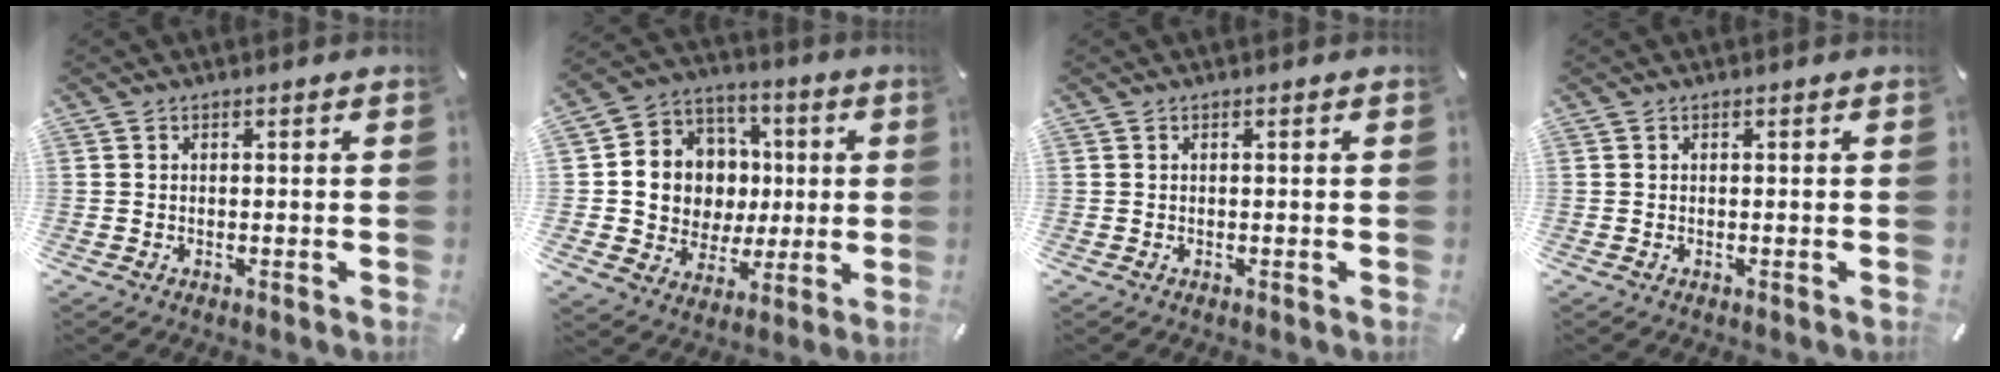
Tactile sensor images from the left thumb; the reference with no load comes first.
{"total": 12.3, "force": [0.4, 12.1, 1.9], "torque": [-0.032, -0.014, 0.027]}
{"total": 0.0}
{"total": 0.0}